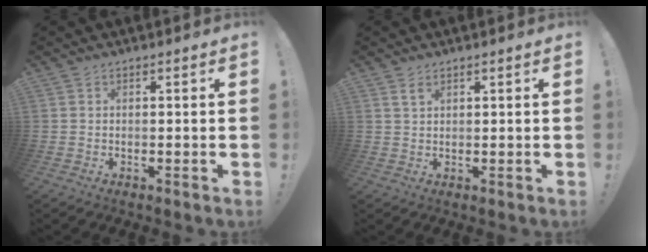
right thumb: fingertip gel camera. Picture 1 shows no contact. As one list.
[{"total": 2.1, "force": [1.3, 1.1, 1.2], "torque": [-0.014, -0.005, 0.023]}]